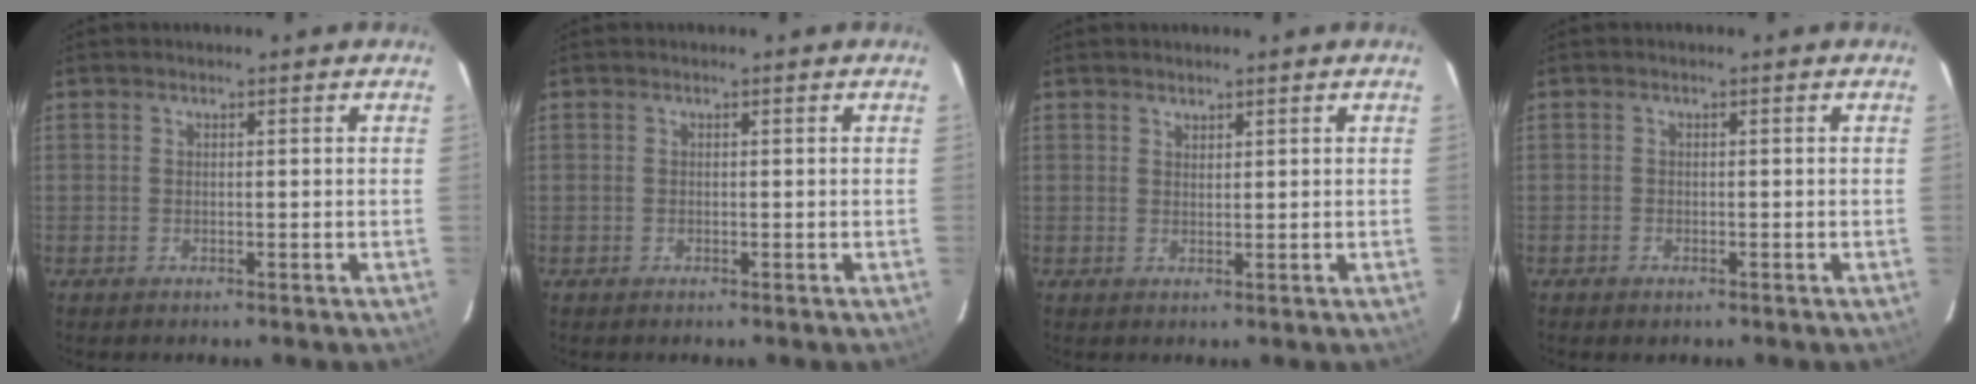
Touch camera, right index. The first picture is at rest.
{"total": 0.0}
{"total": 1.0, "force": [0.9, 0.4, 0.1], "torque": [-0.002, 0.001, 0.017]}
{"total": 1.0, "force": [-0.7, 0.7, 0.2], "torque": [-0.006, -0.001, -0.011]}